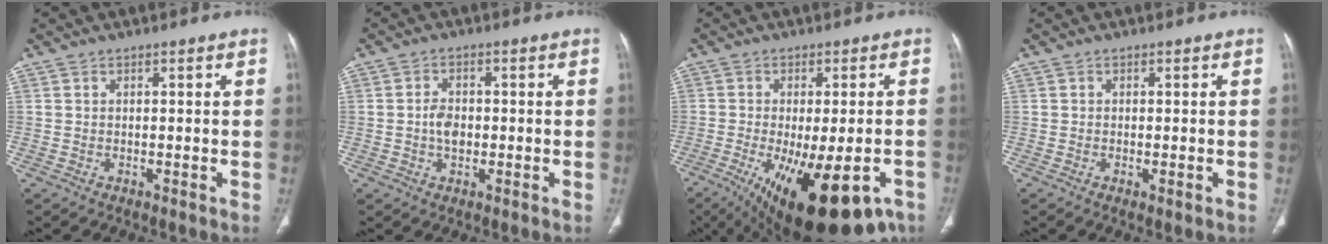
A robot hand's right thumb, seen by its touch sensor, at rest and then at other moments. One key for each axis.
{"total": 3.8, "fx": -0.4, "fy": 2.6, "fz": 2.8, "tx": -0.043, "ty": 0.007, "tz": -0.010}
{"total": 21.4, "fx": -10.8, "fy": 8.2, "fz": 16.6, "tx": -0.223, "ty": -0.018, "tz": -0.142}
{"total": 1.1, "fx": -0.4, "fy": 0.3, "fz": 0.9, "tx": -0.016, "ty": -0.004, "tz": -0.003}